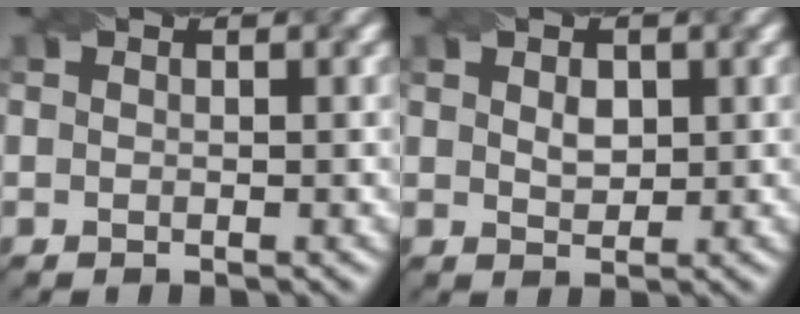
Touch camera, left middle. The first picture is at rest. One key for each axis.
{"total": 1.5, "fx": 0.5, "fy": 1.0, "fz": 1.0, "tx": -0.017, "ty": -0.001, "tz": 0.014}